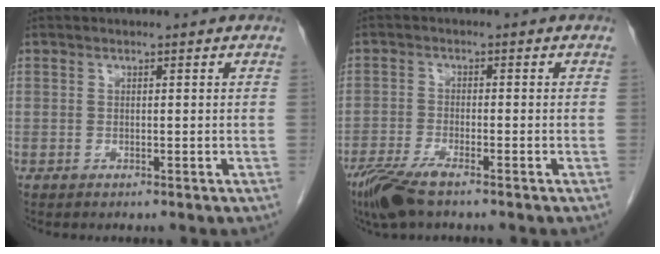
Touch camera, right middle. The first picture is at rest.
{"total": 6.2, "force": [-4.6, 1.0, 4.1], "torque": [-0.082, -0.017, -0.085]}